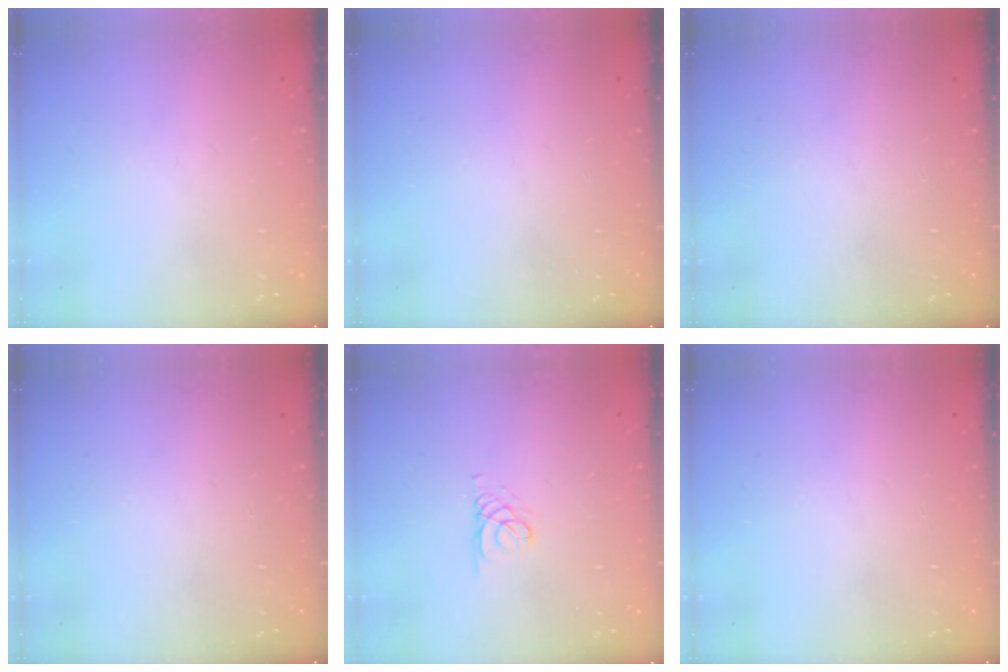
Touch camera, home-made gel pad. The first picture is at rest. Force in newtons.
{"total": 0.0}
{"total": 0.0}
{"total": 0.0}
{"total": 2.1, "press": 2.1, "slide": 0.2}
{"total": 0.0}